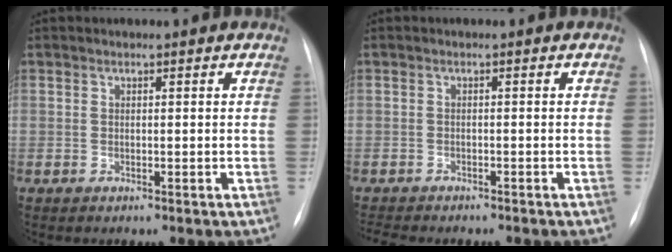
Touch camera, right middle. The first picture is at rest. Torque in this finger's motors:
{"motor_torque": [0.10, -0.10, 0.02, 0.01]}